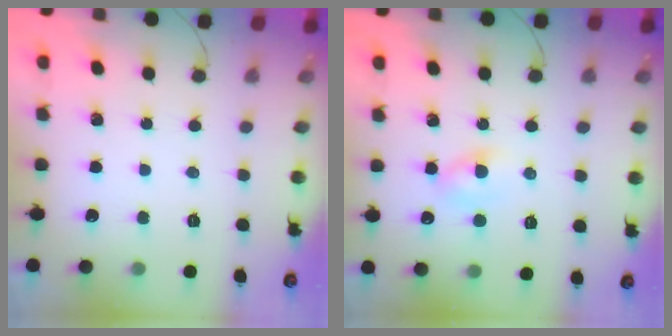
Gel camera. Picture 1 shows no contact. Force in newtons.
{"total": 2.4, "press": 2.2, "slide": 1.0}